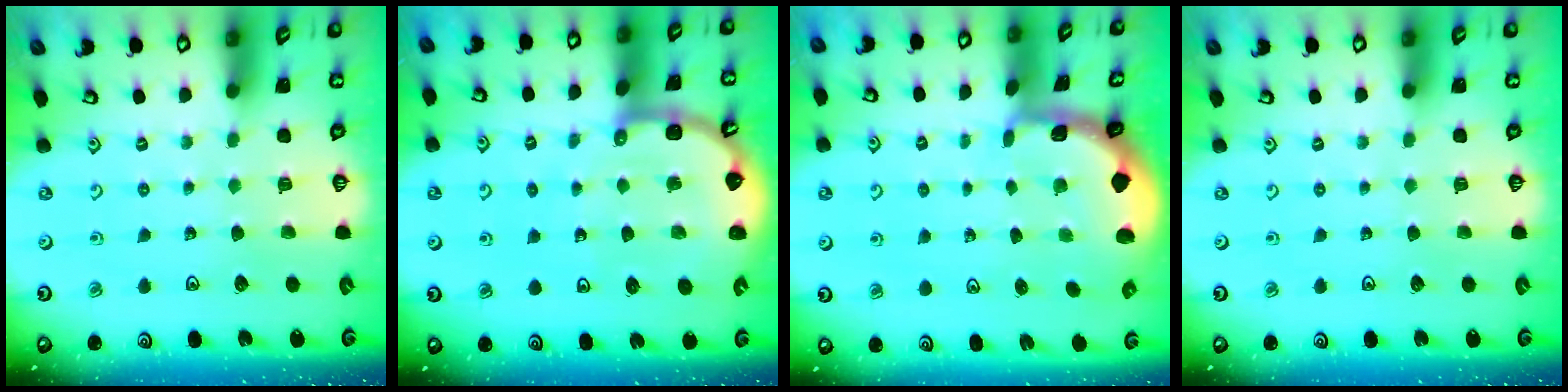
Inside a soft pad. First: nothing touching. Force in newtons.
{"total": 7.1, "press": 7.1, "slide": 0.8}
{"total": 2.3, "press": 2.3, "slide": 0.3}
{"total": 0.0}